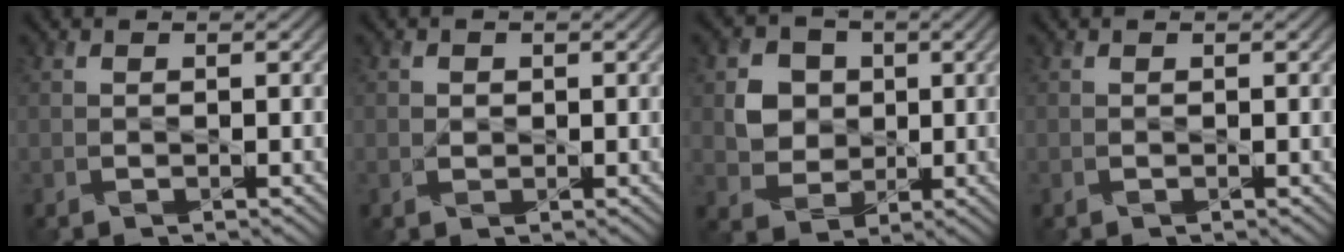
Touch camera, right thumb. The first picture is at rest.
{"total": 0.9, "force": [0.3, 0.9, 0.3], "torque": [-0.007, -0.004, 0.003]}
{"total": 5.4, "force": [0.8, 4.9, 2.2], "torque": [-0.058, 0.000, 0.006]}
{"total": 0.0}